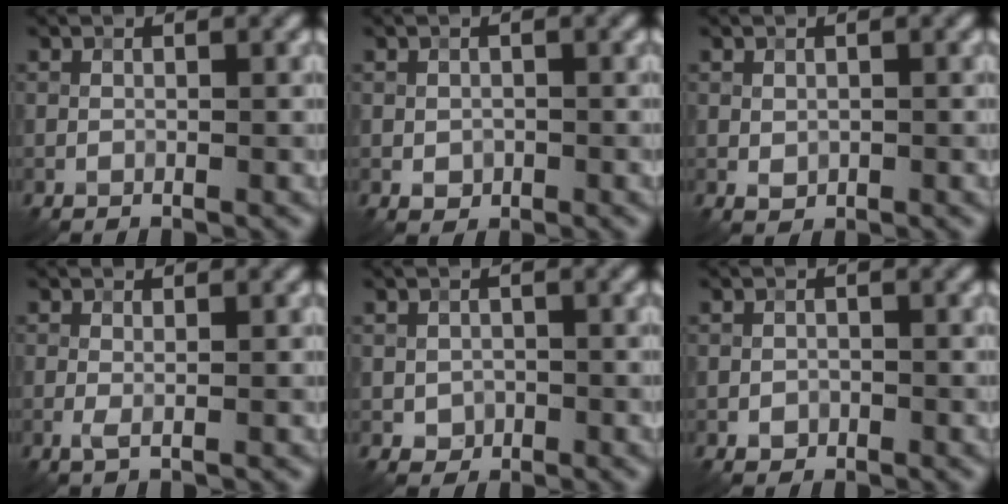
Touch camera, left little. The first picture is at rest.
{"total": 1.1, "force": [-0.2, 1.0, 0.5], "torque": [-0.007, -0.003, -0.004]}
{"total": 0.8, "force": [0.0, 0.7, 0.5], "torque": [-0.008, -0.004, 0.003]}
{"total": 1.0, "force": [-0.1, 0.1, 1.0], "torque": [-0.022, -0.001, -0.001]}
{"total": 1.5, "force": [-0.3, 1.3, 0.6], "torque": [-0.008, -0.004, -0.007]}
{"total": 1.0, "force": [-0.4, 0.8, 0.3], "torque": [-0.002, -0.001, -0.009]}